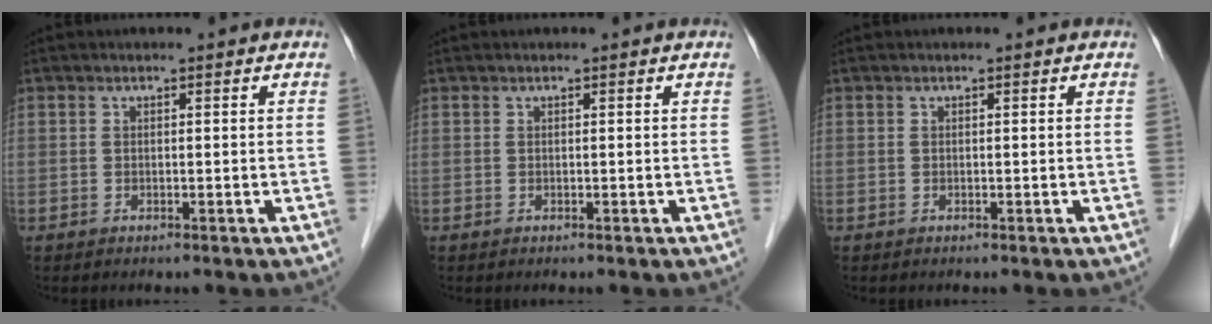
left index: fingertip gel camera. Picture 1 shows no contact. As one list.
[{"total": 0.0}, {"total": 0.0}]